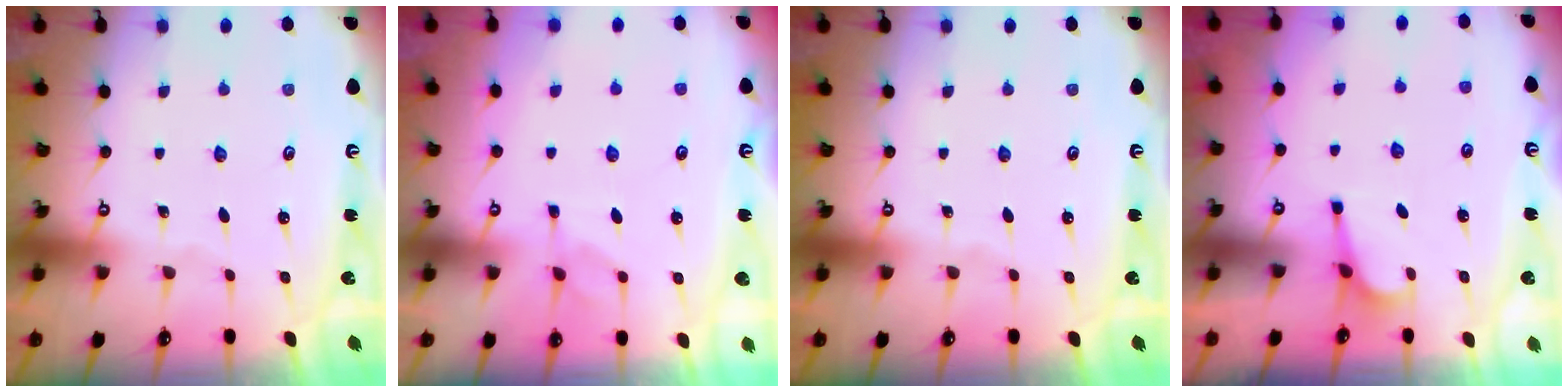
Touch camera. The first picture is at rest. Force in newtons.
{"total": 2.0, "press": 1.6, "slide": 1.2}
{"total": 0.0}
{"total": 2.0, "press": 1.9, "slide": 0.6}